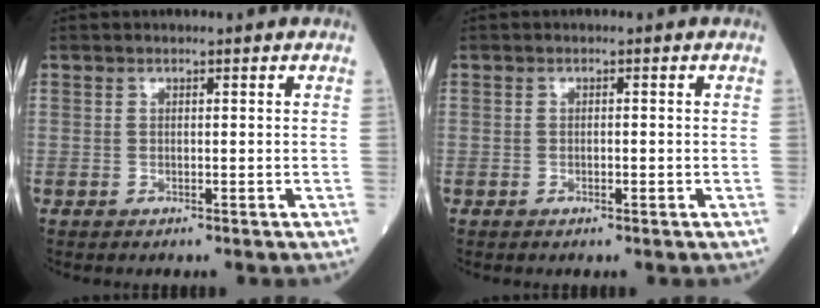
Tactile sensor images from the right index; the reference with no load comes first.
{"total": 1.0, "force": [-0.3, 0.2, 0.9], "torque": [-0.018, -0.001, -0.004]}